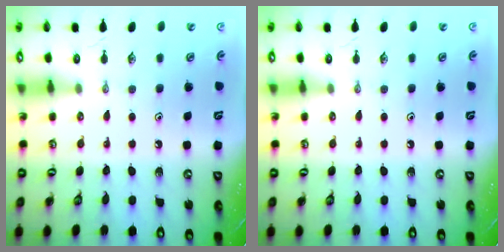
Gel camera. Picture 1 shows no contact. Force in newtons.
{"total": 0.0}